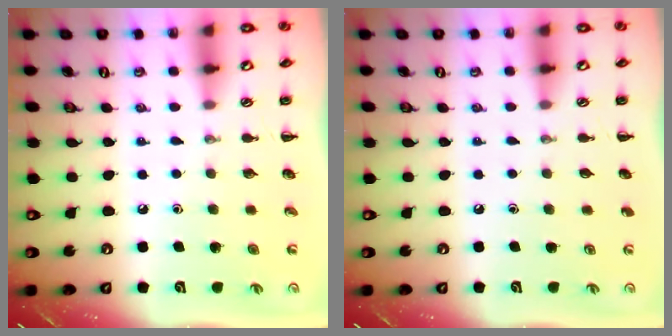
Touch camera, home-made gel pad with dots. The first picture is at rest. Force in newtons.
{"total": 0.0}